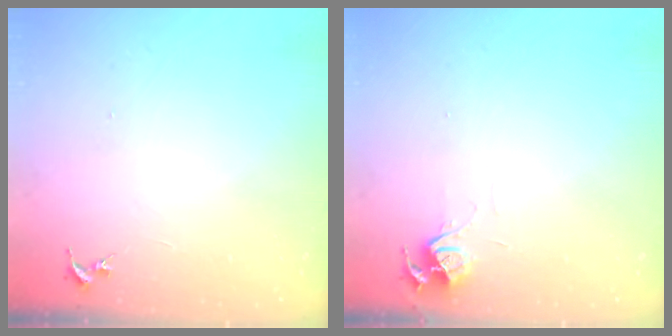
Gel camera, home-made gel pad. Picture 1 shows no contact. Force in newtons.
{"total": 6.0, "press": 6.0, "slide": 0.6}